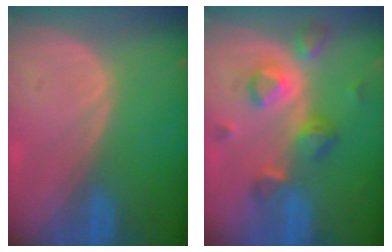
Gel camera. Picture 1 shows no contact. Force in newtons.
{"total": 7.8, "press": 7.0, "slide": 3.5}